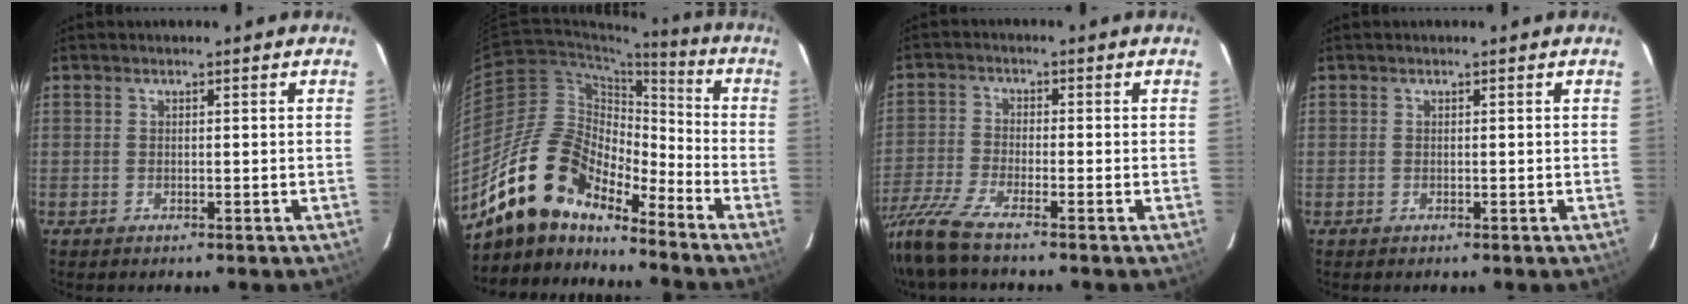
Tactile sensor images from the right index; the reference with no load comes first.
{"total": 16.5, "force": [-13.2, 6.0, 7.8], "torque": [-0.138, 0.003, -0.252]}
{"total": 10.7, "force": [-8.8, 0.6, 6.0], "torque": [-0.141, -0.035, -0.175]}
{"total": 0.0}